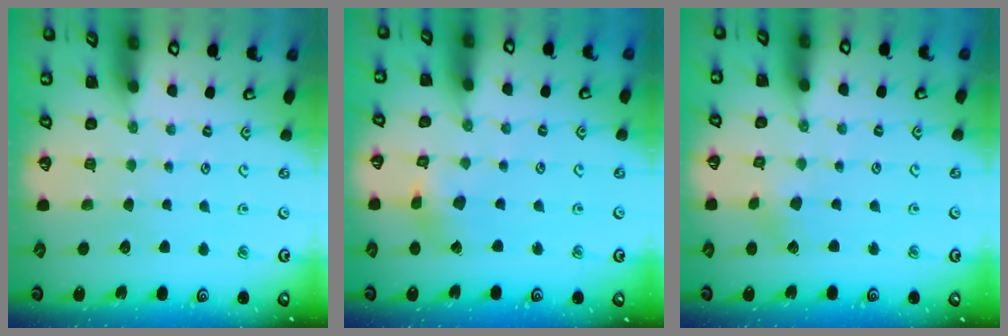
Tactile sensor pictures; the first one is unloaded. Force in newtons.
{"total": 3.1, "press": 3.1, "slide": 0.5}
{"total": 2.5, "press": 2.4, "slide": 0.8}